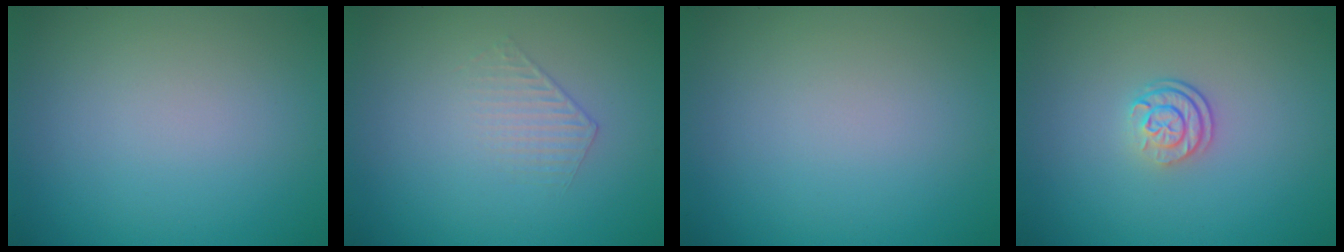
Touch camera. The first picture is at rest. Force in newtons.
{"total": 1.0, "press": 0.4, "slide": 0.9}
{"total": 0.0}
{"total": 2.4, "press": 1.7, "slide": 1.7}